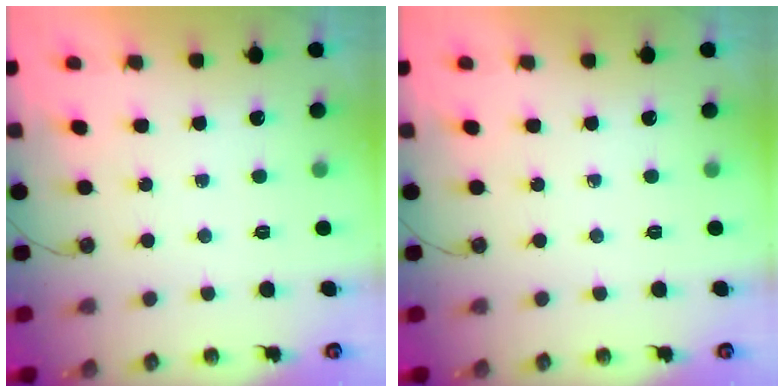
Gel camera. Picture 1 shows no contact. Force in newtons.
{"total": 0.0}